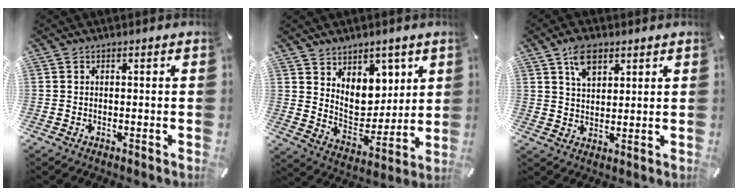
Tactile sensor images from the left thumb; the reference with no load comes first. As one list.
[{"total": 9.7, "force": [5.5, 7.5, 2.6], "torque": [-0.033, -0.064, 0.107]}, {"total": 6.7, "force": [3.8, 3.9, 3.8], "torque": [-0.070, -0.001, 0.069]}]